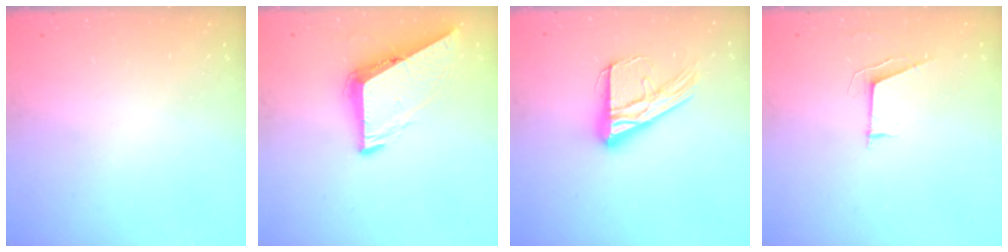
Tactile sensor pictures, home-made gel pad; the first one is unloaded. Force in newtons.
{"total": 7.9, "press": 7.9, "slide": 0.4}
{"total": 17.1, "press": 17.0, "slide": 1.7}
{"total": 5.4, "press": 4.9, "slide": 2.4}